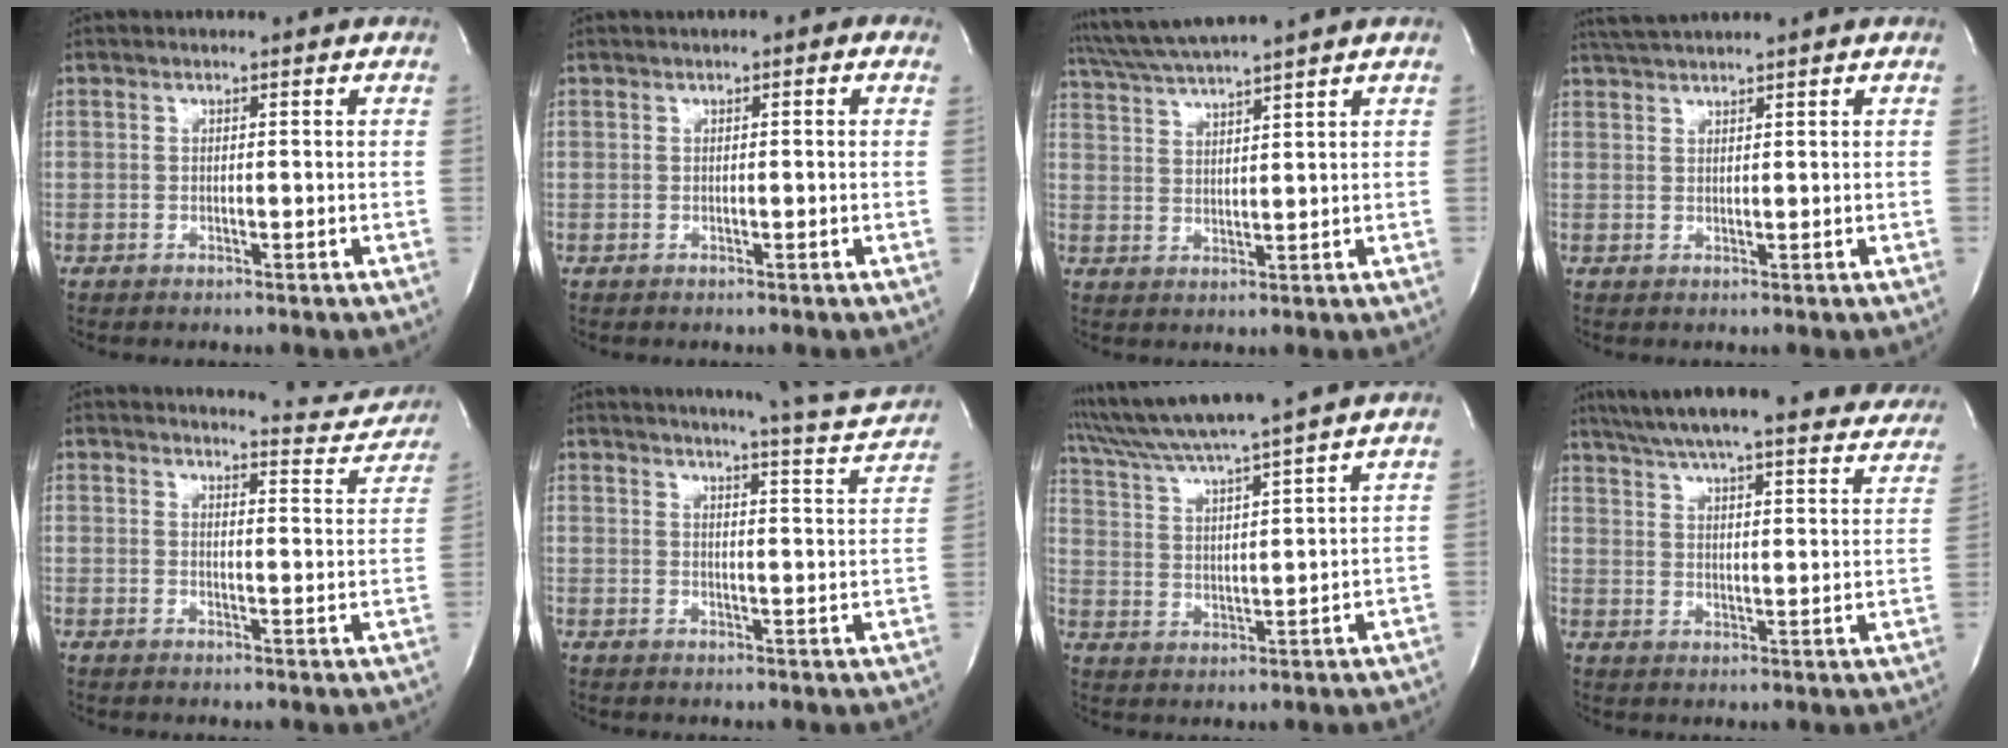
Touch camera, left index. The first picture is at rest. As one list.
[{"total": 1.9, "force": [0.9, 0.7, 1.5], "torque": [-0.020, 0.011, 0.009]}, {"total": 8.7, "force": [7.7, -1.7, 3.6], "torque": [-0.070, 0.016, 0.139]}, {"total": 3.8, "force": [3.5, -0.8, 1.3], "torque": [-0.025, 0.020, 0.070]}, {"total": 8.2, "force": [8.1, 0.6, 0.2], "torque": [0.009, -0.048, 0.077]}, {"total": 13.8, "force": [13.0, -0.5, 4.5], "torque": [-0.069, -0.065, 0.144]}, {"total": 15.6, "force": [13.7, -2.0, 7.2], "torque": [-0.135, 0.000, 0.218]}, {"total": 31.6, "force": [28.1, 4.7, 13.7], "torque": [-0.221, -0.045, 0.347]}]